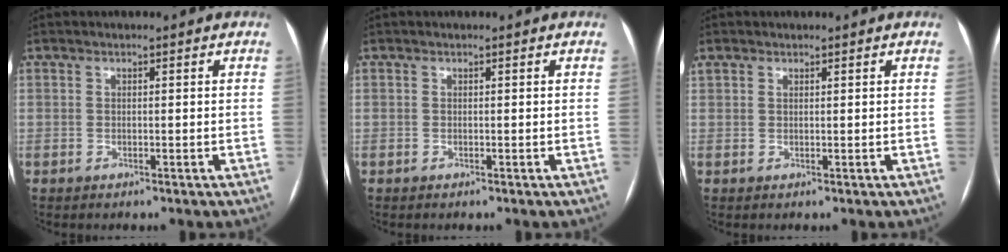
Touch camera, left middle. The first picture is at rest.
{"total": 0.0}
{"total": 1.5, "force": [-0.2, -1.2, -0.8], "torque": [0.001, 0.002, 0.006]}